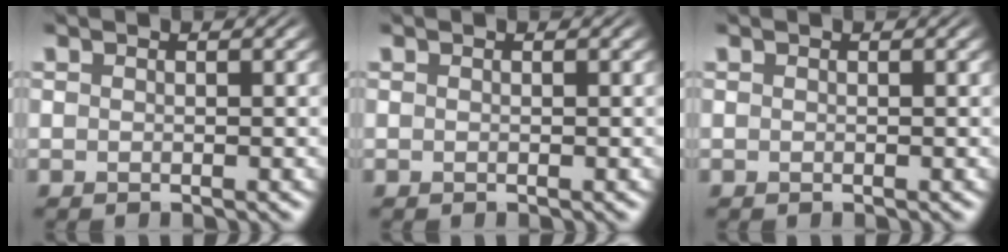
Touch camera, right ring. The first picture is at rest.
{"total": 0.0}
{"total": 0.0}